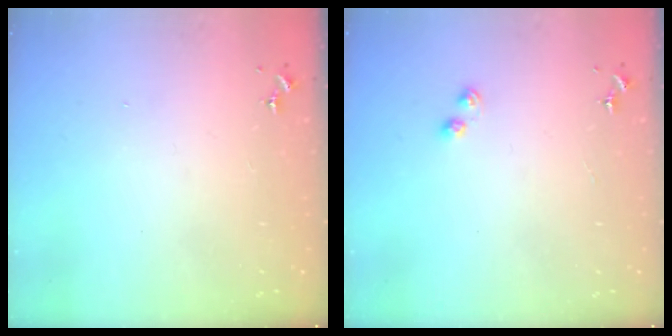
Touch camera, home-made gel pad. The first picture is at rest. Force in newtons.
{"total": 3.8, "press": 3.8, "slide": 0.5}